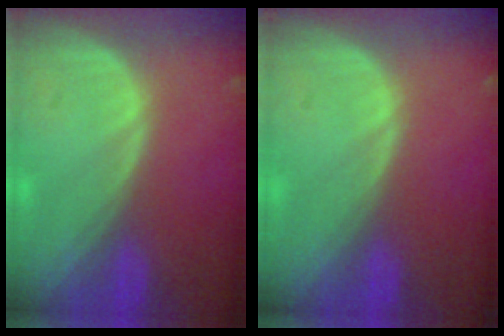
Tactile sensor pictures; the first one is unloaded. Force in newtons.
{"total": 0.0}